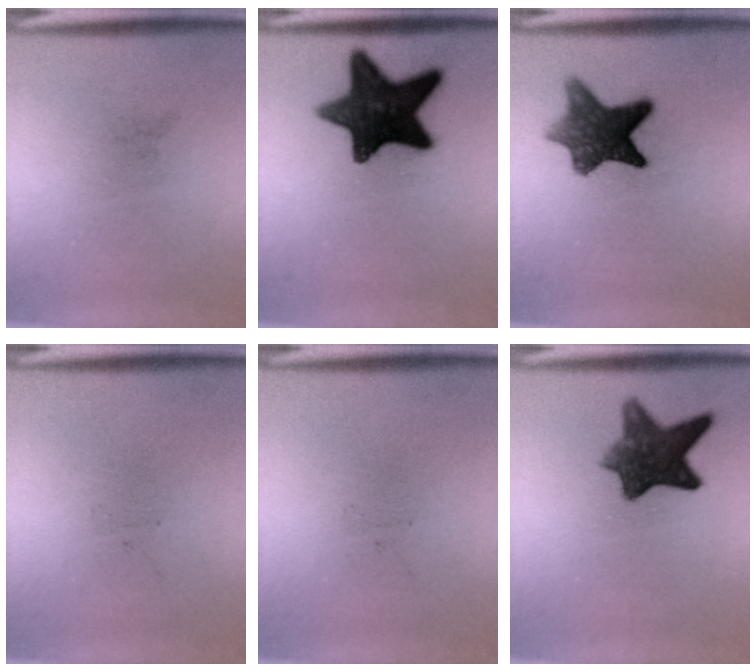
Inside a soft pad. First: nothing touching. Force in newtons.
{"total": 15.0}
{"total": 9.0}
{"total": 0.0}
{"total": 0.0}
{"total": 8.8}